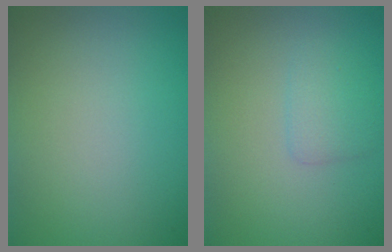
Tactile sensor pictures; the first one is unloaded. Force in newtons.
{"total": 1.6, "press": 1.6, "slide": 0.0}